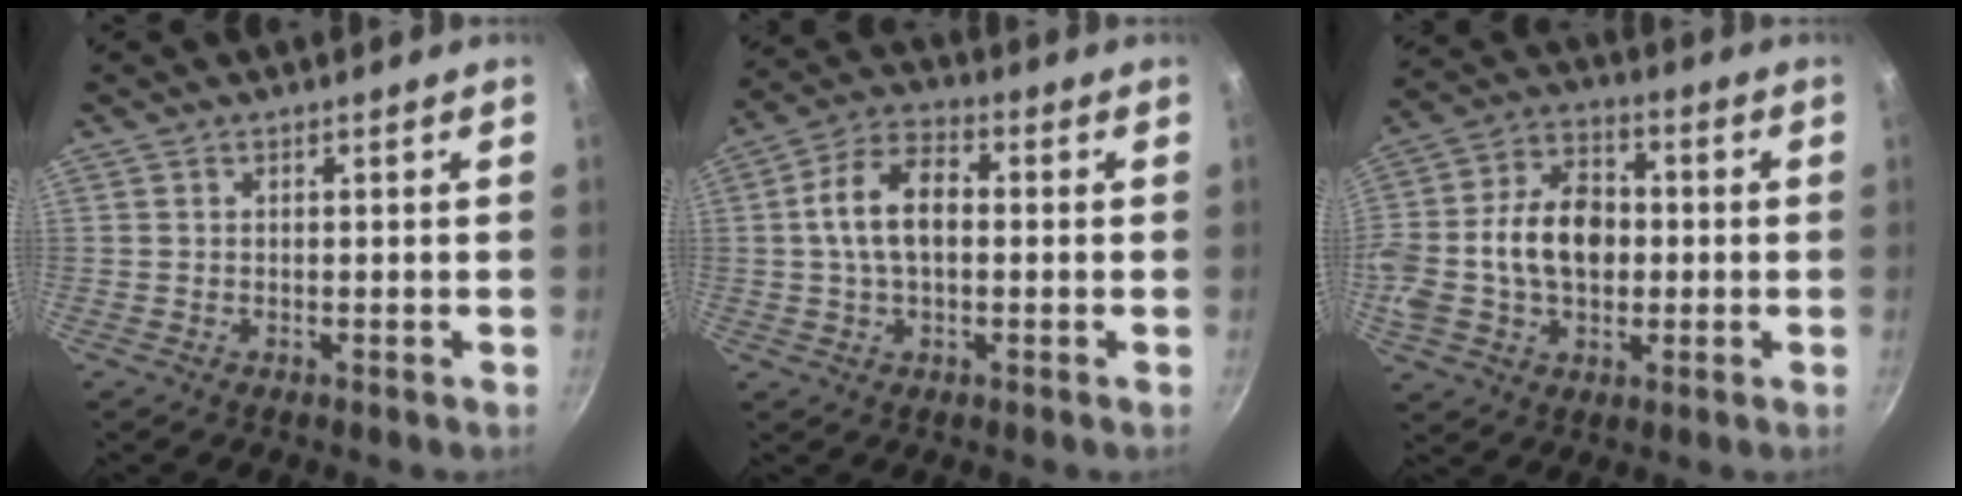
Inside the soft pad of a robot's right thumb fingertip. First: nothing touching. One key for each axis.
{"total": 10.7, "fx": 0.6, "fy": 6.3, "fz": 8.6, "tx": -0.156, "ty": 0.026, "tz": 0.006}
{"total": 17.6, "fx": -0.6, "fy": 12.2, "fz": 12.7, "tx": -0.240, "ty": 0.027, "tz": -0.009}